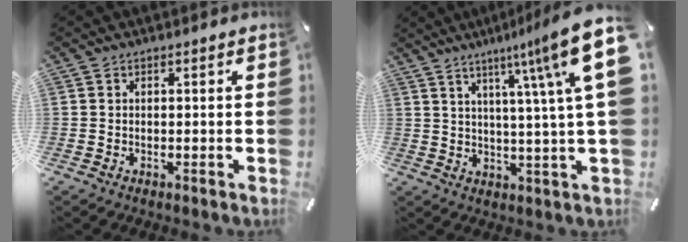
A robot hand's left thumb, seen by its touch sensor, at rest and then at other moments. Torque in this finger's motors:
{"motor_torque": [1.25, 1.70, 1.88, -0.89, 0.22]}